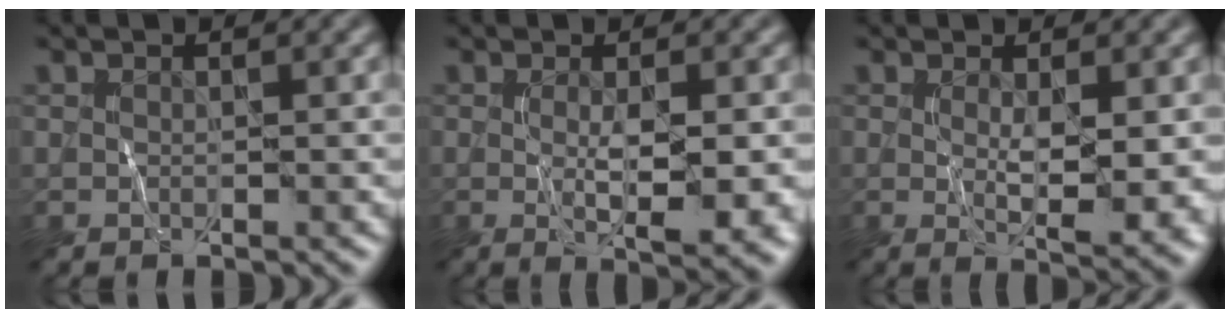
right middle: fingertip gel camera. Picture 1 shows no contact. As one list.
[{"total": 4.5, "force": [-0.5, 0.9, 4.4], "torque": [-0.073, -0.010, -0.002]}, {"total": 4.3, "force": [0.1, 1.0, 4.2], "torque": [-0.073, -0.012, 0.008]}]